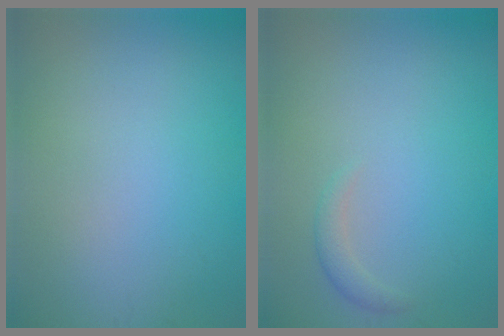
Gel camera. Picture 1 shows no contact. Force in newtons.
{"total": 1.1, "press": 1.1, "slide": 0.1}